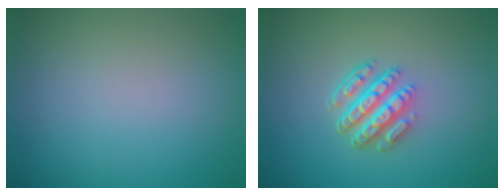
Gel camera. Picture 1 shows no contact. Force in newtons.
{"total": 4.8, "press": 3.6, "slide": 3.2}